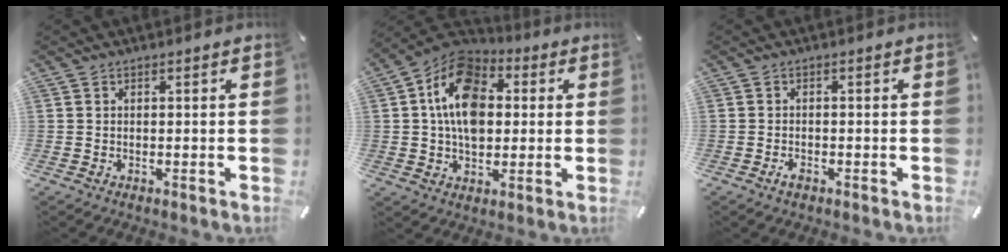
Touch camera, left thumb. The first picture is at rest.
{"total": 14.7, "force": [1.5, 10.9, 9.7], "torque": [-0.176, 0.009, 0.025]}
{"total": 1.6, "force": [-1.0, 0.7, 1.0], "torque": [-0.028, 0.002, -0.022]}